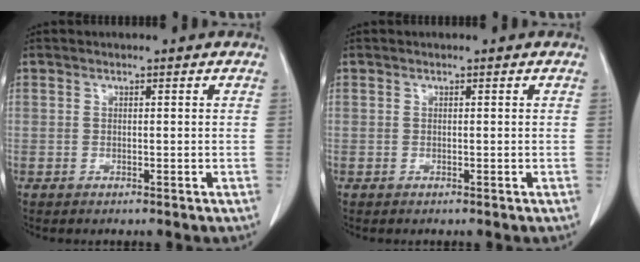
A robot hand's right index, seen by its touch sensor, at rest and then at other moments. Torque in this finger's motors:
{"motor_torque": [0.00, 0.00, 0.00, 0.00]}